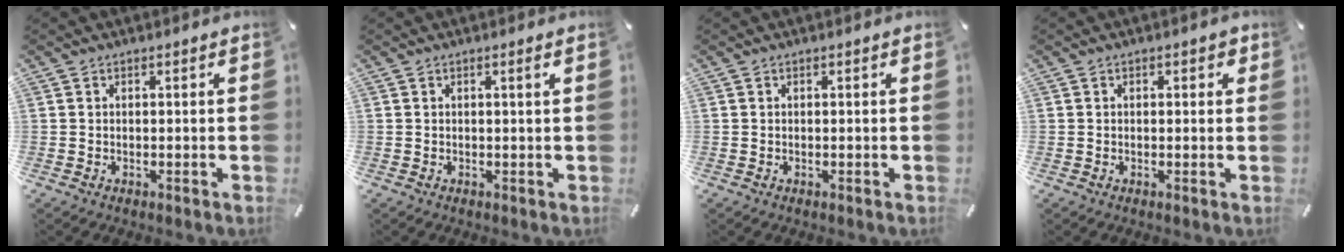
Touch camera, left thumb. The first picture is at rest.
{"total": 1.1, "force": [0.4, 0.0, 1.1], "torque": [-0.020, 0.001, 0.006]}
{"total": 0.0}
{"total": 1.1, "force": [0.3, 0.8, 0.8], "torque": [-0.007, 0.003, 0.002]}